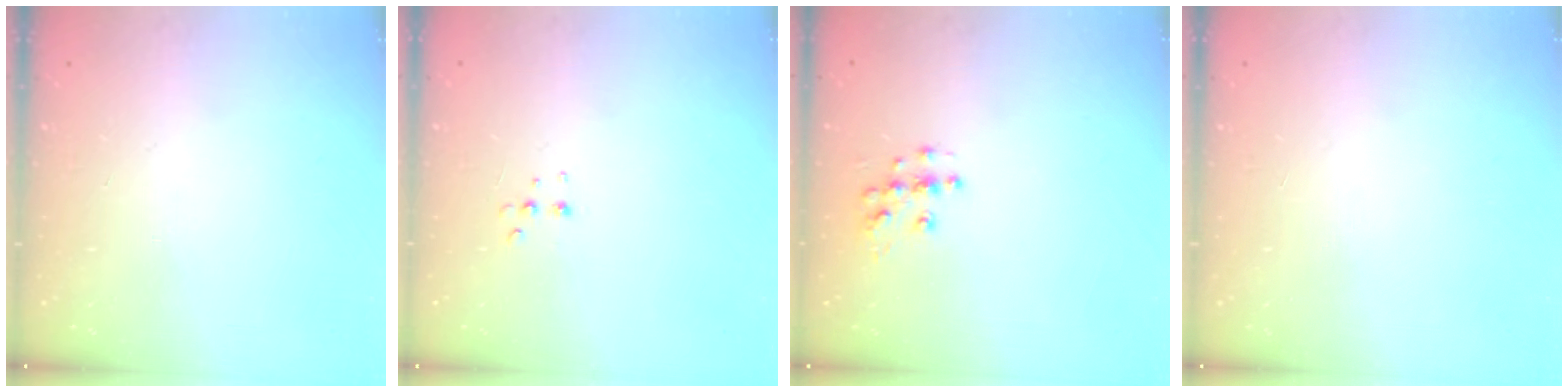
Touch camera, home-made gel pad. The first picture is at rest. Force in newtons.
{"total": 3.4, "press": 3.3, "slide": 0.8}
{"total": 7.3, "press": 7.3, "slide": 0.2}
{"total": 0.0}